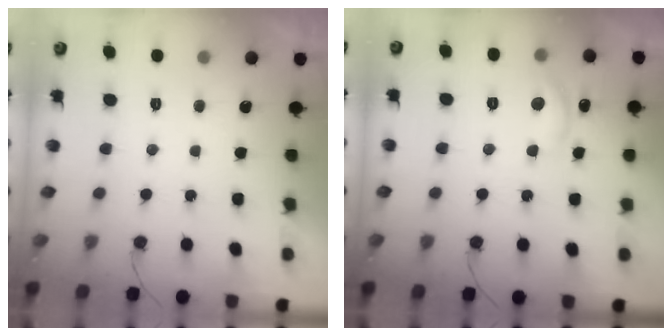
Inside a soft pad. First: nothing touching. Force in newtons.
{"total": 10.6, "press": 10.5, "slide": 0.7}